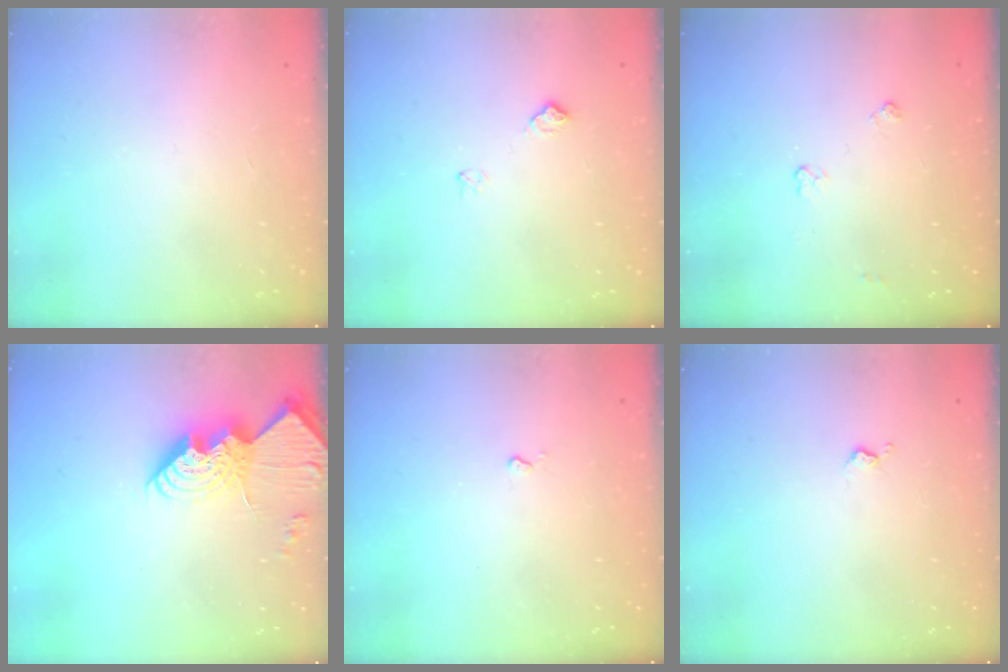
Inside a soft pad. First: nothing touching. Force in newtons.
{"total": 6.7, "press": 6.6, "slide": 0.9}
{"total": 4.7, "press": 4.7, "slide": 0.6}
{"total": 14.9, "press": 14.9, "slide": 1.2}
{"total": 2.4, "press": 2.4, "slide": 0.4}
{"total": 2.7, "press": 2.6, "slide": 0.5}